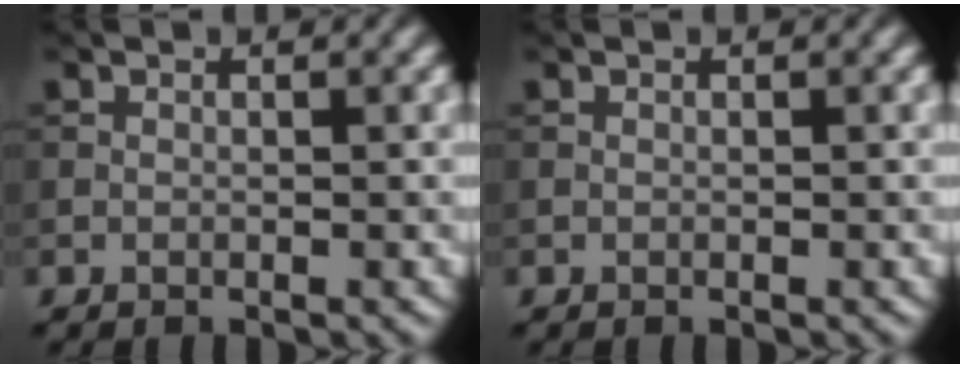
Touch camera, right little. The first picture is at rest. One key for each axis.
{"total": 0.0}